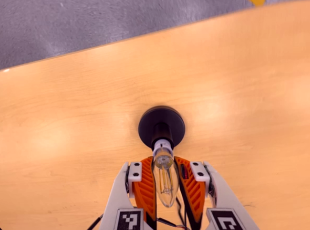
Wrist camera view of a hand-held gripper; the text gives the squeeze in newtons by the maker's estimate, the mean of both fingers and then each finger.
{"total": 17.9, "left": 15.5, "right": 20.4}